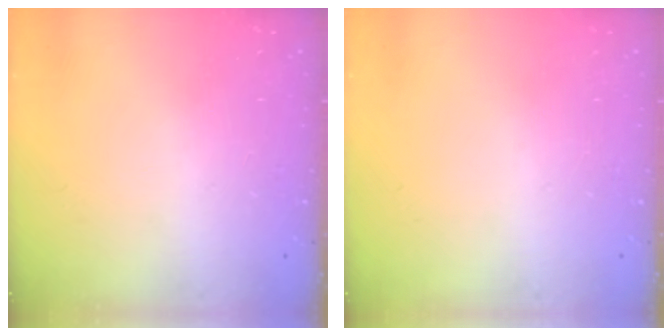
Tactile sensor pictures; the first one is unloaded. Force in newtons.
{"total": 0.0}